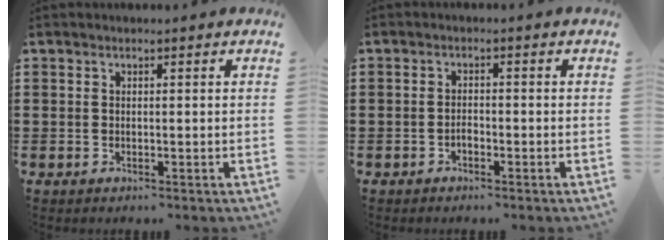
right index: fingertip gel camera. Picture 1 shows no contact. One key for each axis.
{"total": 1.3, "fx": -0.8, "fy": 0.5, "fz": 0.9, "tx": -0.019, "ty": 0.000, "tz": -0.015}